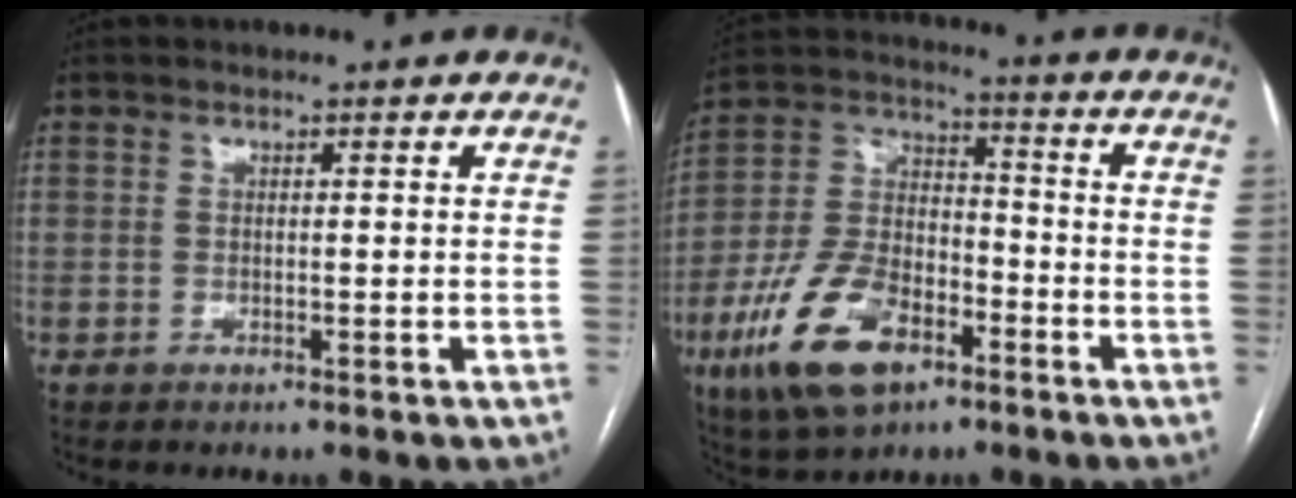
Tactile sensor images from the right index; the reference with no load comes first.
{"total": 15.3, "force": [-7.7, 7.6, 10.9], "torque": [-0.229, 0.004, -0.137]}